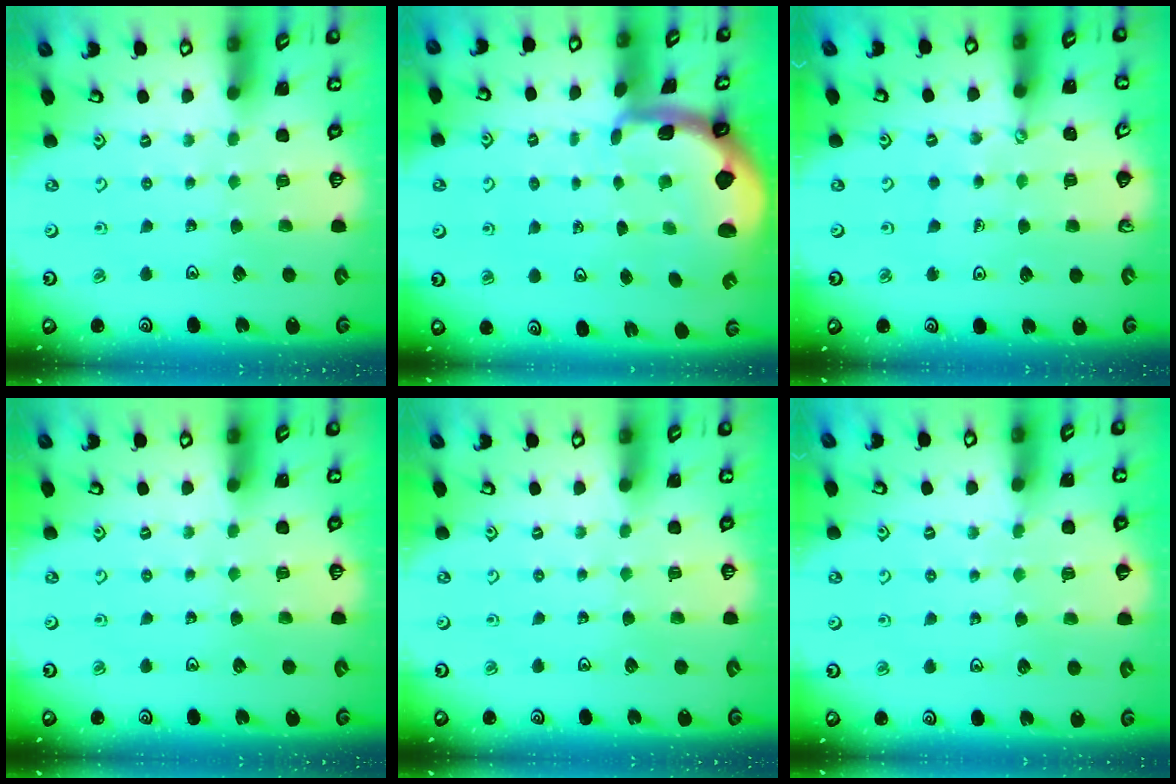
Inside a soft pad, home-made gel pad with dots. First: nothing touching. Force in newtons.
{"total": 1.7, "press": 1.7, "slide": 0.4}
{"total": 0.6, "press": 0.6, "slide": 0.1}
{"total": 0.0}
{"total": 0.0}
{"total": 4.5, "press": 4.4, "slide": 0.4}